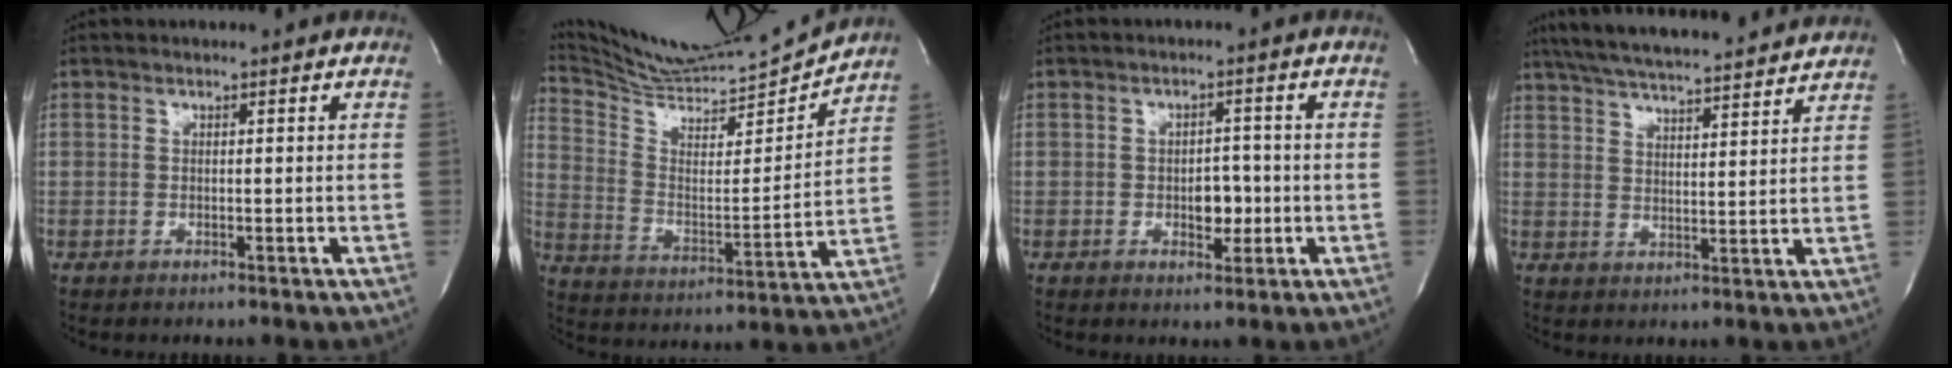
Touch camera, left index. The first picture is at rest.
{"total": 17.0, "force": [16.6, -0.8, 3.5], "torque": [-0.081, -0.040, 0.274]}
{"total": 3.6, "force": [-0.8, 2.2, 2.8], "torque": [-0.034, 0.004, -0.006]}
{"total": 19.7, "force": [17.8, 1.9, 8.1], "torque": [-0.143, 0.030, 0.252]}